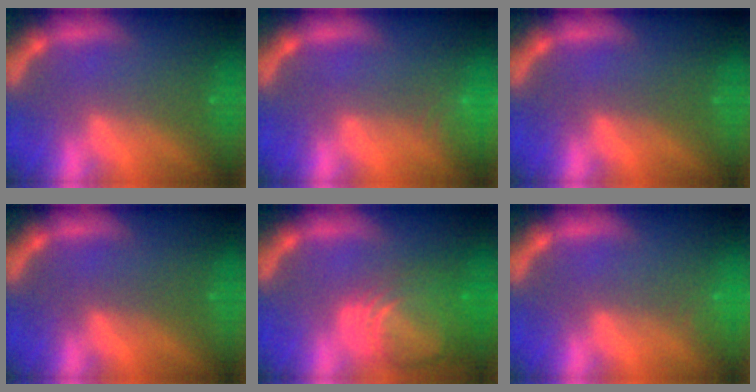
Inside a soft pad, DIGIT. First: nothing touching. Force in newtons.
{"total": 3.0}
{"total": 0.0}
{"total": 0.0}
{"total": 9.5}
{"total": 1.4}